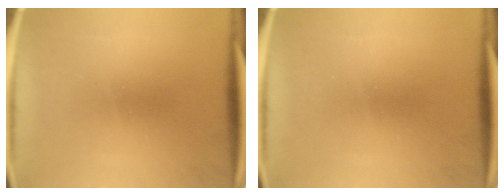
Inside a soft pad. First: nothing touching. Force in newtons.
{"total": 0.0}